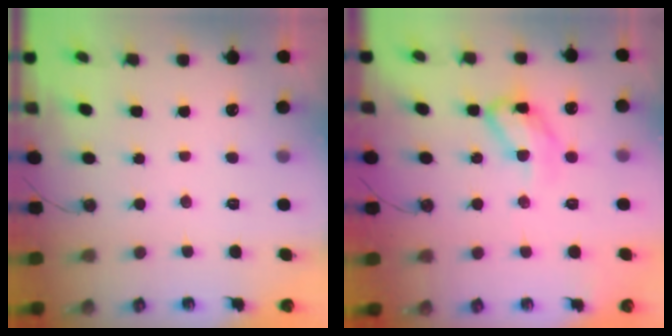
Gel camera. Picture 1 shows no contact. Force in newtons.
{"total": 12.7, "press": 12.7, "slide": 1.0}